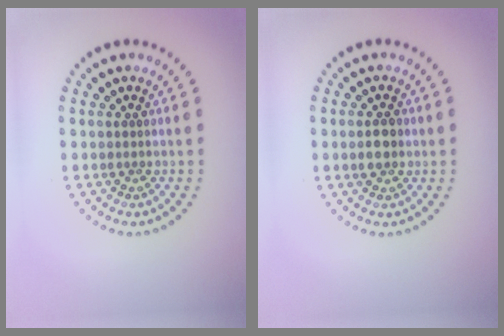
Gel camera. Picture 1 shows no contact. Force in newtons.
{"total": 2.4, "press": 2.4, "slide": 0.0}